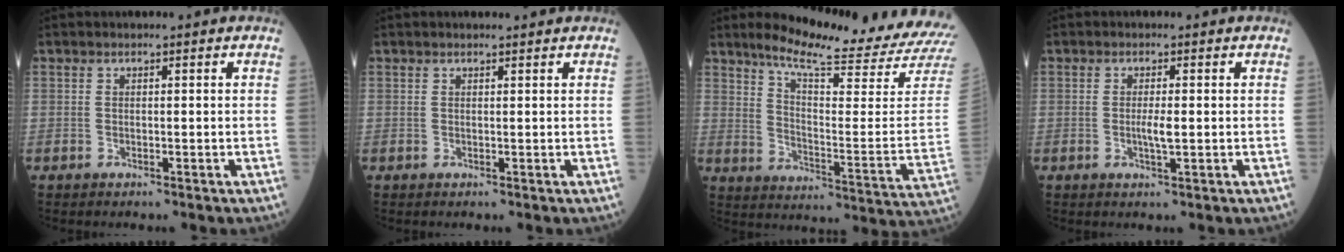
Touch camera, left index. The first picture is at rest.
{"total": 2.4, "force": [2.3, 0.2, 0.9], "torque": [-0.011, 0.013, 0.028]}
{"total": 21.4, "force": [19.4, -1.1, 8.8], "torque": [-0.148, -0.112, 0.252]}
{"total": 2.0, "force": [-0.1, 0.2, 2.0], "torque": [-0.043, -0.004, -0.001]}